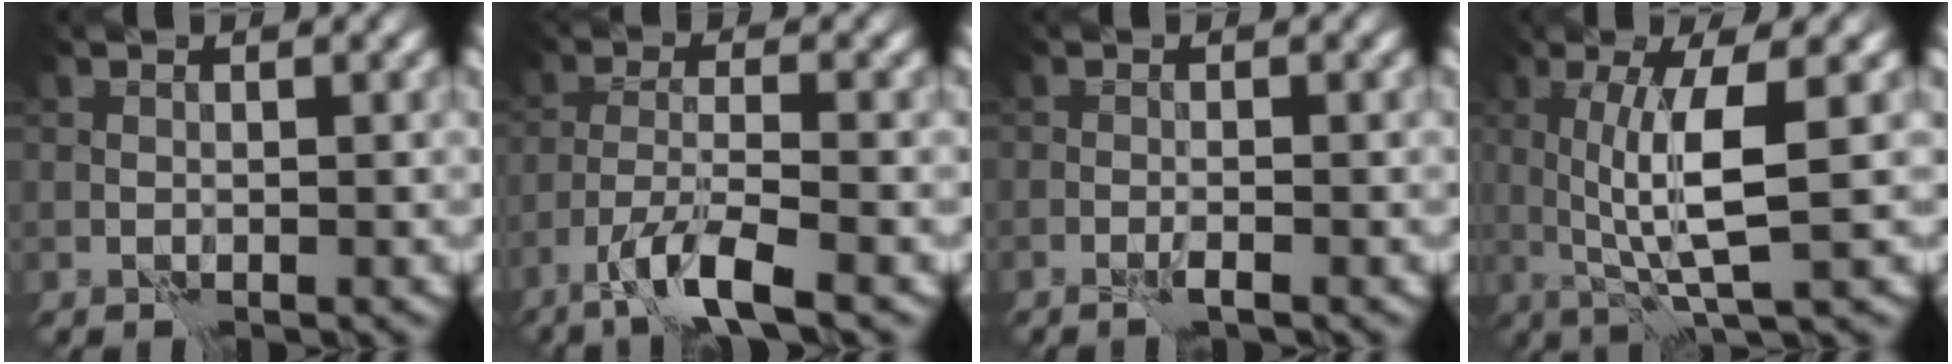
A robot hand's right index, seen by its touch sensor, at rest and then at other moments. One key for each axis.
{"total": 5.6, "fx": -3.7, "fy": 1.0, "fz": 4.1, "tx": -0.078, "ty": -0.004, "tz": -0.075}
{"total": 0.7, "fx": -0.4, "fy": -0.2, "fz": 0.5, "tx": -0.012, "ty": 0.001, "tz": -0.009}
{"total": 5.8, "fx": 1.1, "fy": 0.9, "fz": 5.6, "tx": -0.104, "ty": -0.003, "tz": 0.022}